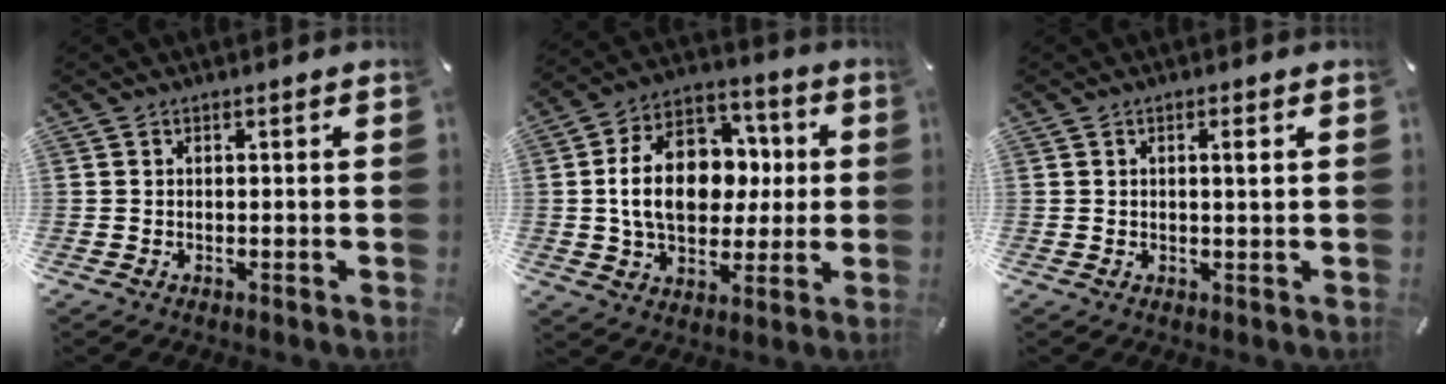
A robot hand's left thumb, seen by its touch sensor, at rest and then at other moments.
{"total": 16.9, "force": [0.5, 12.4, 11.4], "torque": [-0.210, 0.010, 0.008]}
{"total": 1.9, "force": [0.5, 0.4, 1.8], "torque": [-0.030, -0.002, 0.004]}